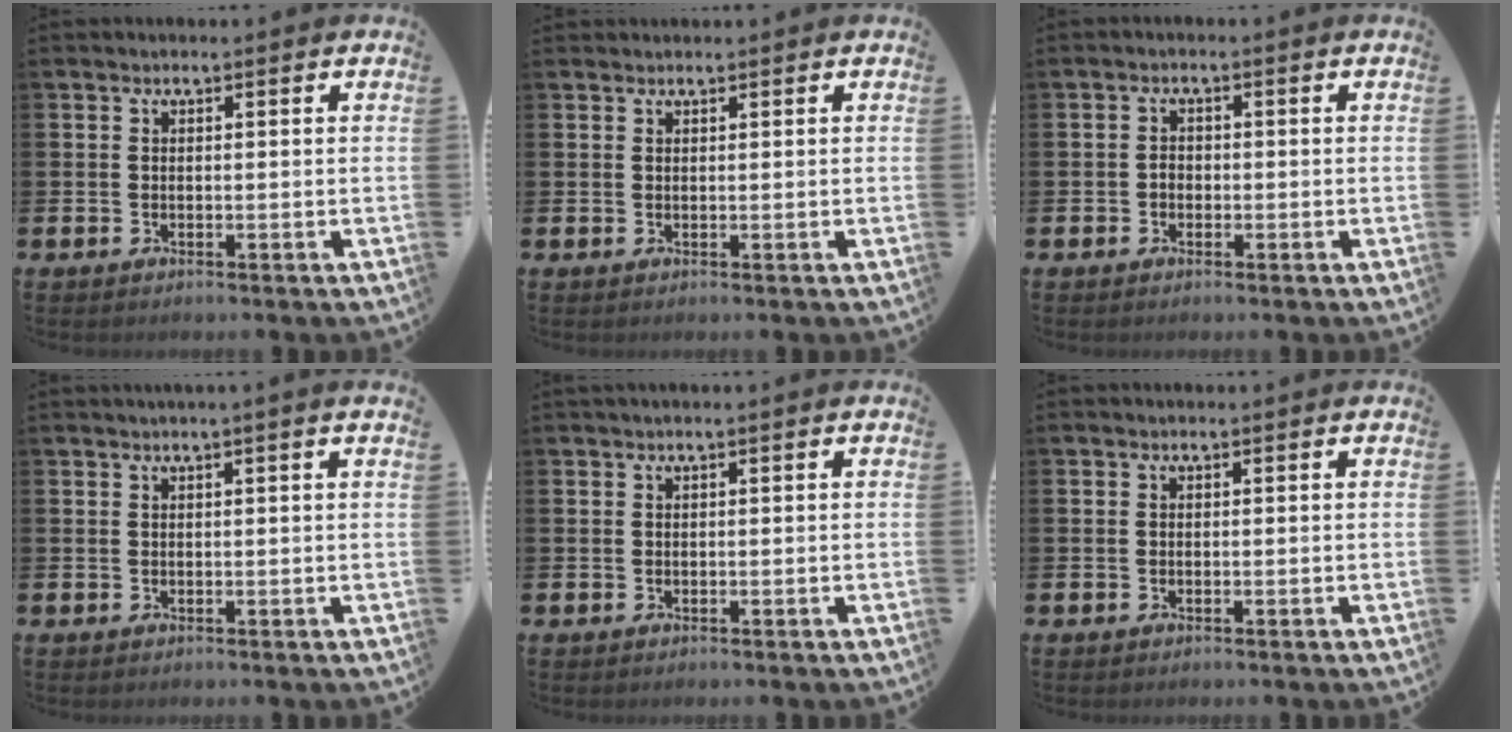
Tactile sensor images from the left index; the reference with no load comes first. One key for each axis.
{"total": 0.8, "fx": 0.8, "fy": 0.1, "fz": 0.0, "tx": 0.008, "ty": -0.002, "tz": 0.013}
{"total": 1.3, "fx": -0.4, "fy": 1.1, "fz": 0.5, "tx": -0.003, "ty": 0.002, "tz": -0.012}
{"total": 0.9, "fx": 0.5, "fy": -0.4, "fz": 0.6, "tx": -0.016, "ty": -0.001, "tz": 0.011}
{"total": 0.0}
{"total": 0.0}